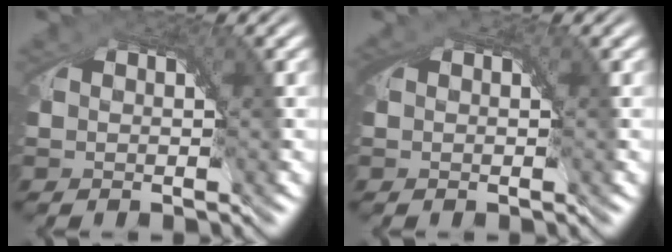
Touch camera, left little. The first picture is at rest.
{"total": 0.7, "force": [-0.1, 0.3, 0.6], "torque": [-0.010, -0.001, 0.000]}